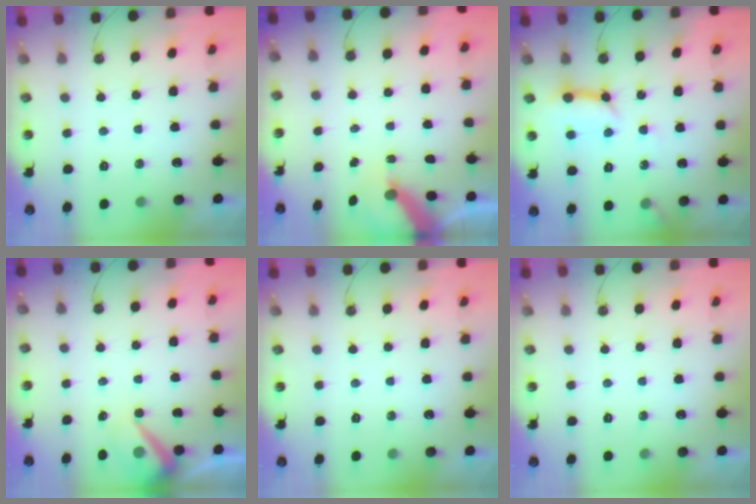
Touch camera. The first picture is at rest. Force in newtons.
{"total": 5.7, "press": 5.7, "slide": 0.7}
{"total": 12.8, "press": 12.7, "slide": 1.4}
{"total": 7.7, "press": 7.7, "slide": 0.8}
{"total": 0.0}
{"total": 0.0}